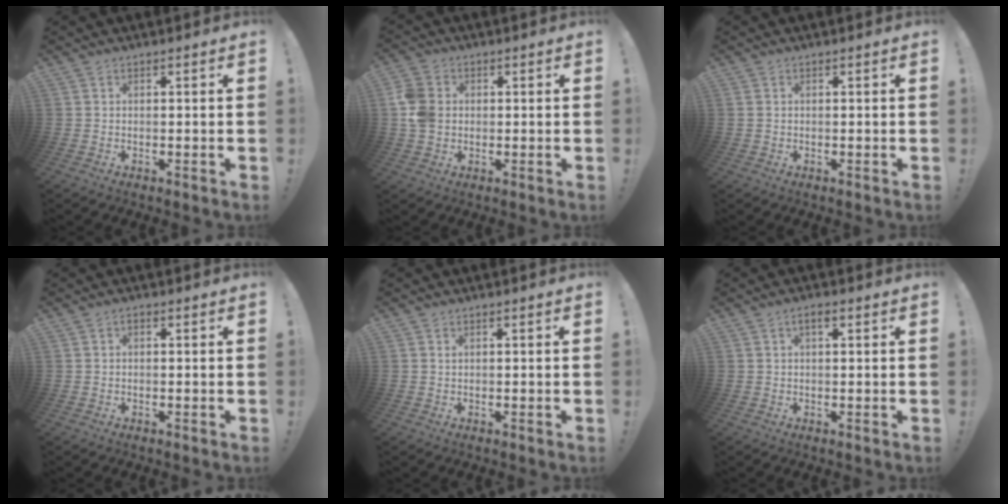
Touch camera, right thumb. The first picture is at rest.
{"total": 9.2, "force": [0.6, 7.5, 5.2], "torque": [-0.111, 0.011, 0.015]}
{"total": 0.7, "force": [0.2, 0.5, 0.3], "torque": [-0.013, 0.004, 0.006]}
{"total": 0.8, "force": [-0.4, 0.5, 0.4], "torque": [-0.008, 0.002, -0.008]}
{"total": 0.5, "force": [0.2, 0.5, 0.1], "torque": [0.005, -0.001, 0.002]}
{"total": 2.3, "force": [0.8, 1.0, 1.9], "torque": [-0.032, 0.003, 0.010]}